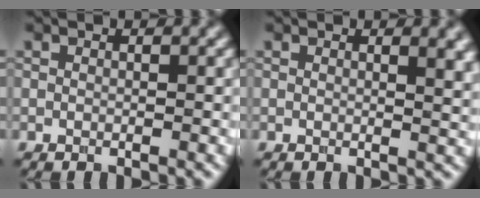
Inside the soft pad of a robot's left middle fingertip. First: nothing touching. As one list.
[{"total": 3.4, "force": [1.5, 1.3, 2.7], "torque": [-0.021, 0.001, 0.019]}]